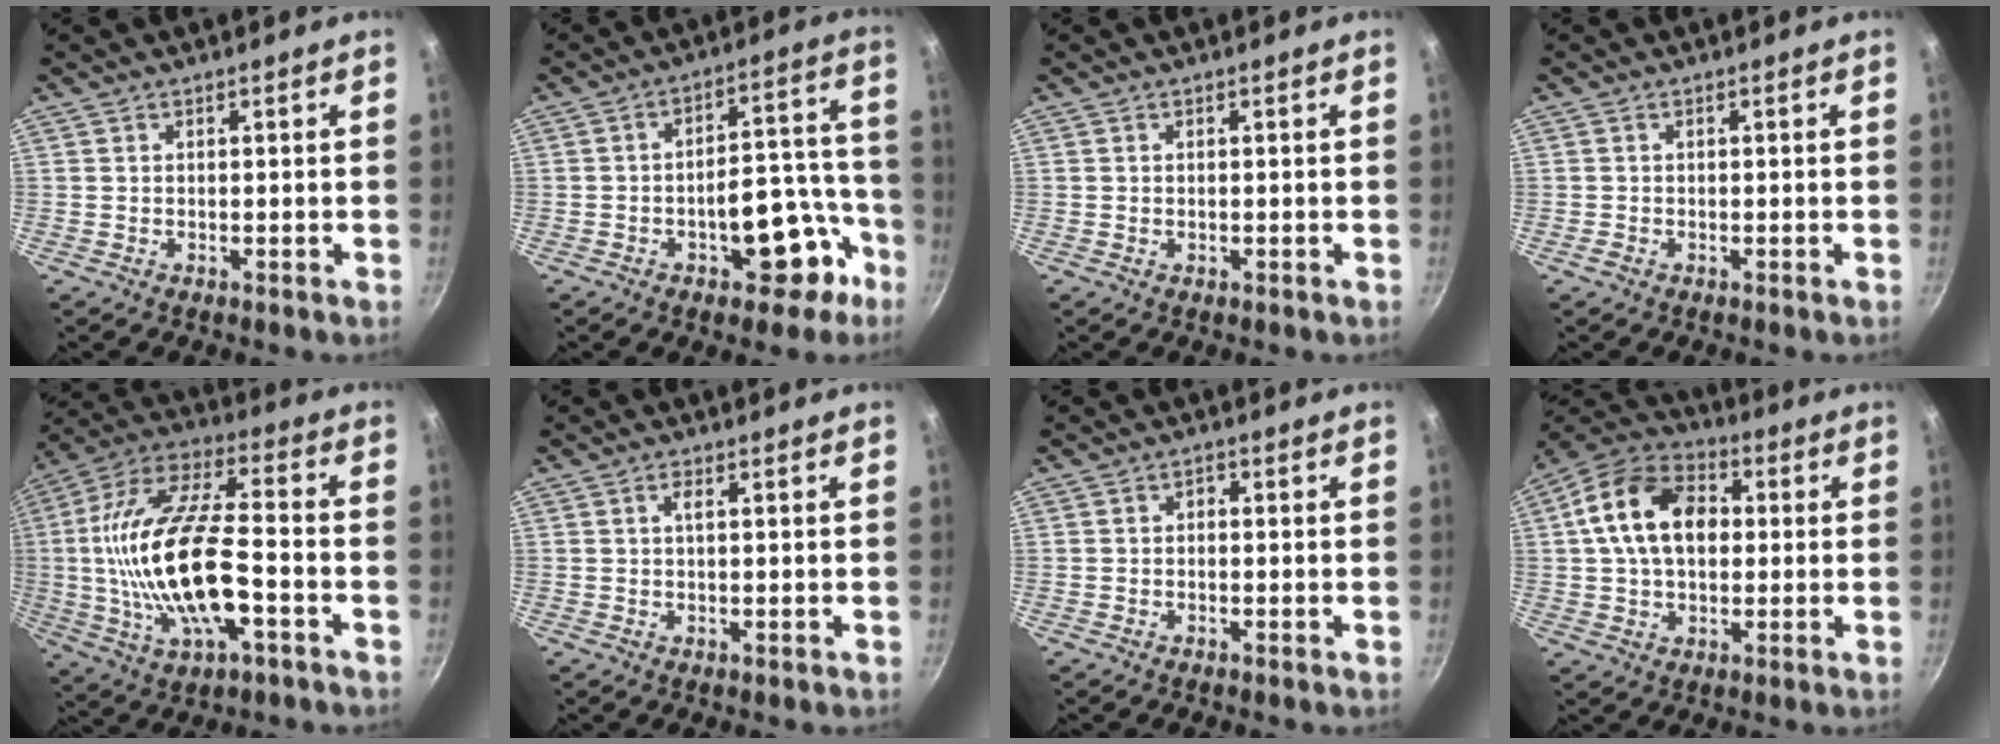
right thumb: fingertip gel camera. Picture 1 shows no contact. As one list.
[{"total": 14.2, "force": [-6.3, 7.4, 10.3], "torque": [-0.075, 0.071, -0.080]}, {"total": 0.0}, {"total": 0.9, "force": [-0.6, 0.6, 0.3], "torque": [-0.008, 0.002, -0.012]}, {"total": 22.7, "force": [-3.8, 9.4, 20.3], "torque": [-0.392, 0.025, -0.077]}, {"total": 1.6, "force": [0.3, 0.4, 1.5], "torque": [-0.035, 0.003, 0.003]}, {"total": 1.2, "force": [-0.5, 0.8, 0.7], "torque": [-0.015, 0.009, -0.012]}, {"total": 15.8, "force": [2.1, 10.8, 11.3], "torque": [-0.168, 0.024, 0.019]}]